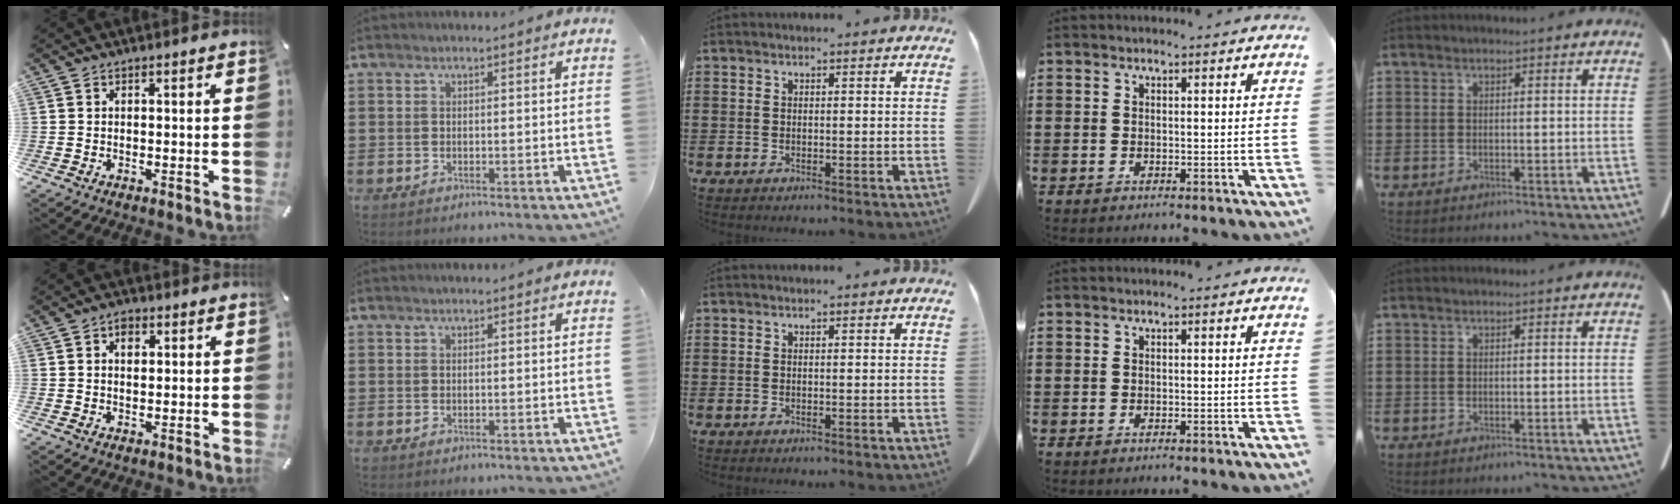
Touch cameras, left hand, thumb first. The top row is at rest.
{"thumb": {"total": 2.7, "force": [0.8, 1.8, 1.8], "torque": [-0.024, 0.001, 0.009]}}